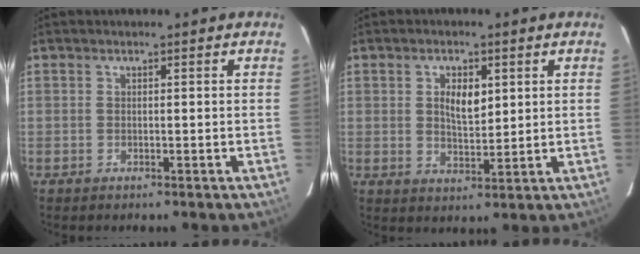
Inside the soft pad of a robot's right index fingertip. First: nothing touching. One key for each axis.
{"total": 5.4, "fx": 1.5, "fy": 2.8, "fz": 4.4, "tx": -0.074, "ty": 0.002, "tz": 0.030}